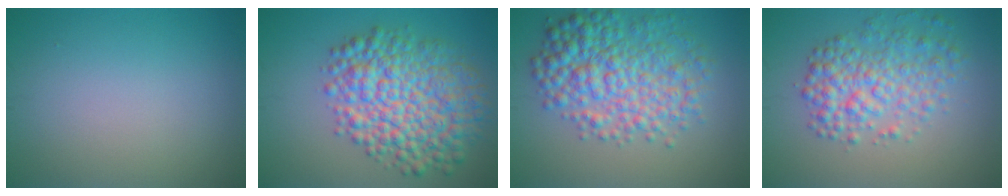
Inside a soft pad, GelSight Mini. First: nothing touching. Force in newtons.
{"total": 9.5, "press": 9.5, "slide": 0.3}
{"total": 7.2, "press": 7.2, "slide": 0.0}
{"total": 5.0, "press": 5.0, "slide": 0.1}